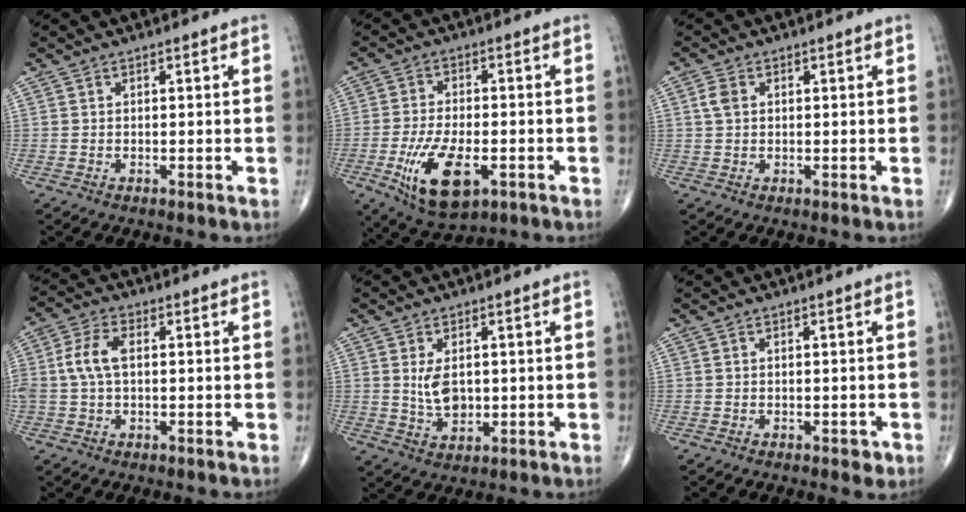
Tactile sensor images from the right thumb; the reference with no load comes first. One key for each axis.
{"total": 12.8, "fx": -4.4, "fy": 6.0, "fz": 10.4, "tx": -0.188, "ty": 0.000, "tz": -0.068}
{"total": 2.6, "fx": 0.7, "fy": 1.9, "fz": 1.8, "tx": -0.038, "ty": 0.006, "tz": 0.012}
{"total": 6.5, "fx": 0.5, "fy": 3.7, "fz": 5.3, "tx": -0.123, "ty": 0.018, "tz": 0.005}
{"total": 5.5, "fx": 0.7, "fy": 3.4, "fz": 4.3, "tx": -0.065, "ty": -0.011, "tz": 0.021}
{"total": 1.6, "fx": -0.8, "fy": 0.9, "fz": 1.1, "tx": -0.008, "ty": 0.000, "tz": -0.009}